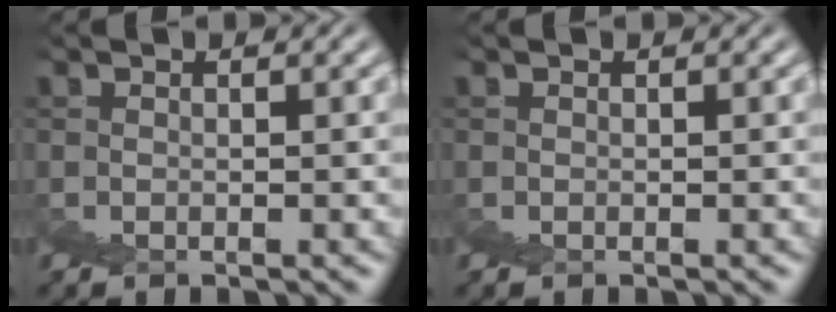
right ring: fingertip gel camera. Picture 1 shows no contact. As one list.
[{"total": 0.0}]